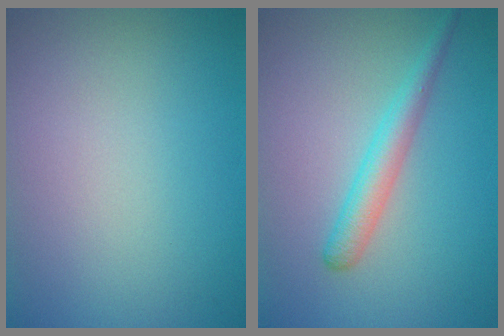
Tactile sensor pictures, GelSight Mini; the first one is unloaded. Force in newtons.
{"total": 2.7, "press": 2.7, "slide": 0.0}